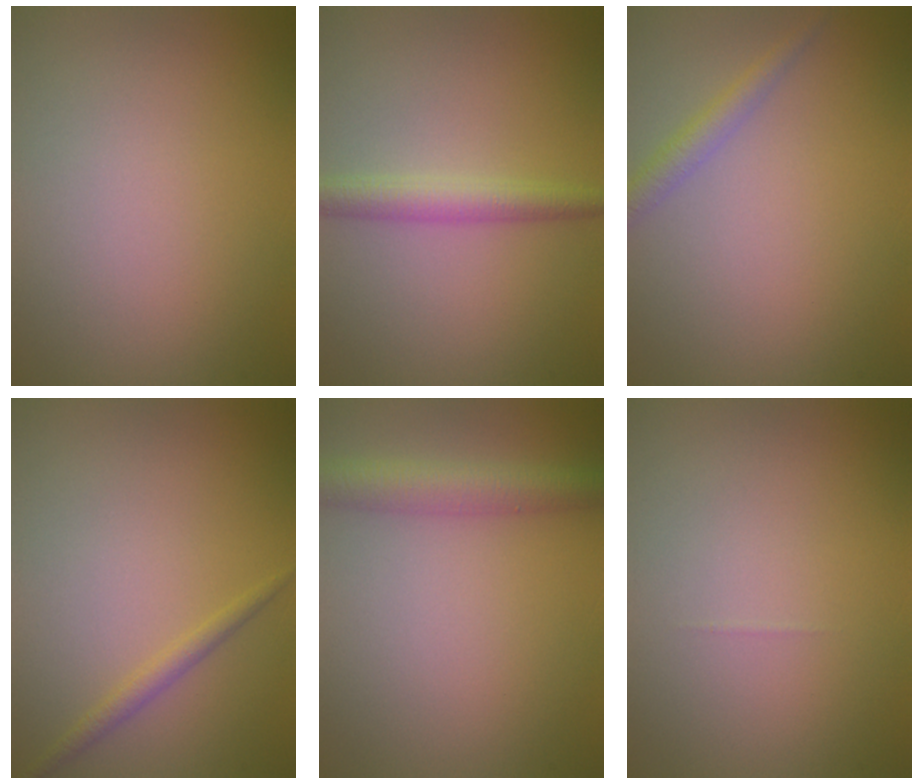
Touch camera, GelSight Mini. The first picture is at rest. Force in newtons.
{"total": 2.8, "press": 2.8, "slide": 0.0}
{"total": 1.8, "press": 1.8, "slide": 0.1}
{"total": 1.3, "press": 1.3, "slide": 0.0}
{"total": 3.7, "press": 3.7, "slide": 0.2}
{"total": 0.0}